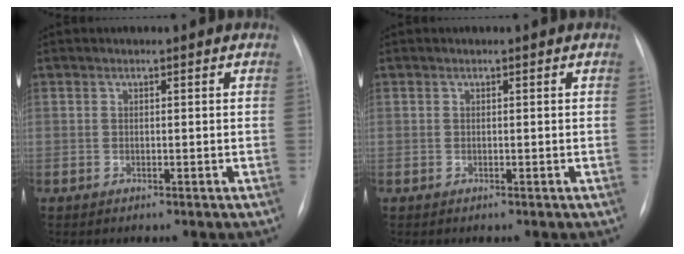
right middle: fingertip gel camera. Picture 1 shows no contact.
{"total": 0.0}